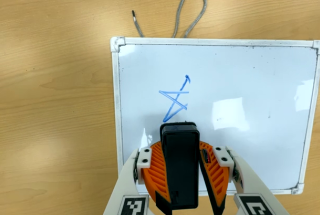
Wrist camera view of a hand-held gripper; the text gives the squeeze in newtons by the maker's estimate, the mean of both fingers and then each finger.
{"total": 10.8, "left": 10.3, "right": 11.3}